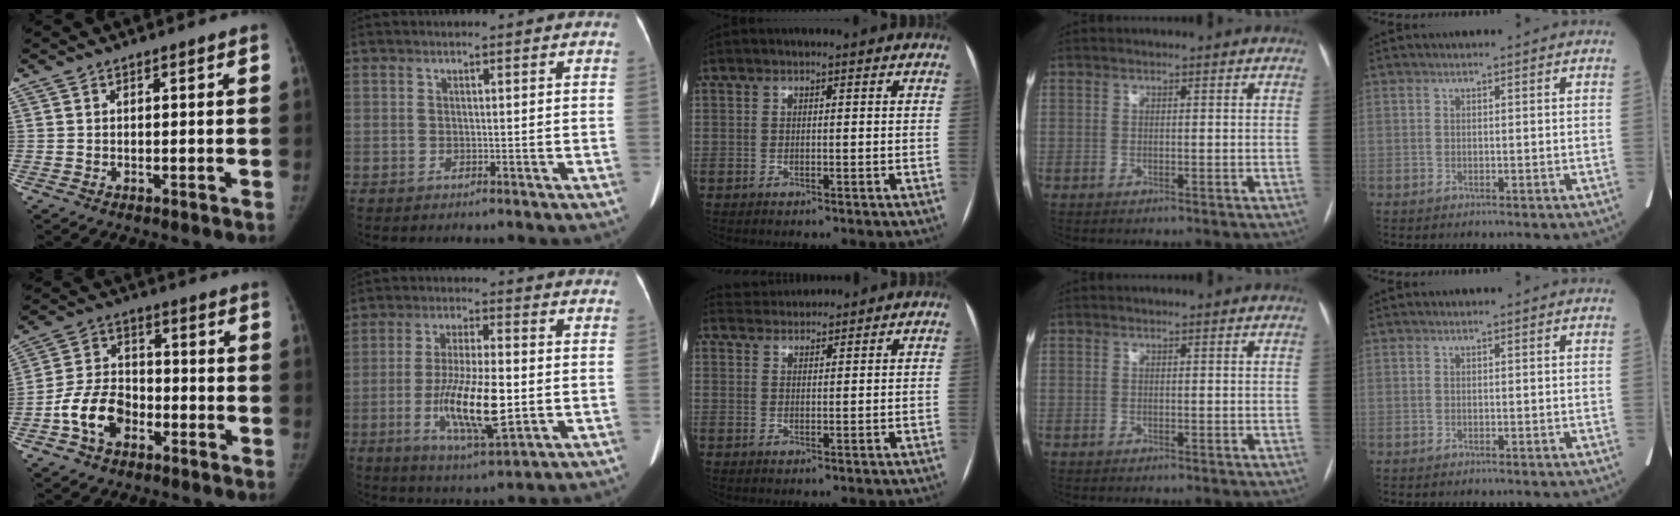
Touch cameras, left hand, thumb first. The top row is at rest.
{"thumb": {"total": 9.9, "force": [-4.3, 6.8, 5.8], "torque": [-0.095, 0.033, -0.082]}, "index": {"total": 12.0, "force": [-2.2, 2.4, 11.5], "torque": [-0.217, -0.013, -0.037]}, "middle": {"total": 3.3, "force": [3.3, 0.2, -0.3], "torque": [-0.005, 0.023, 0.062]}}